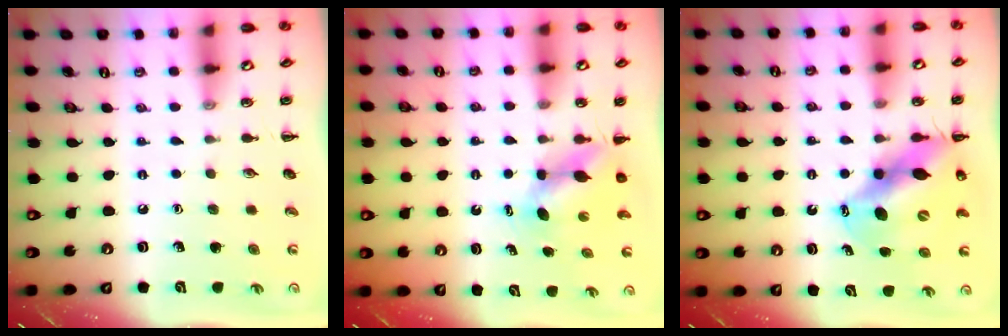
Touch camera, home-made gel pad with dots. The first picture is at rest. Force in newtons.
{"total": 4.9, "press": 4.9, "slide": 0.4}
{"total": 12.9, "press": 12.4, "slide": 3.5}